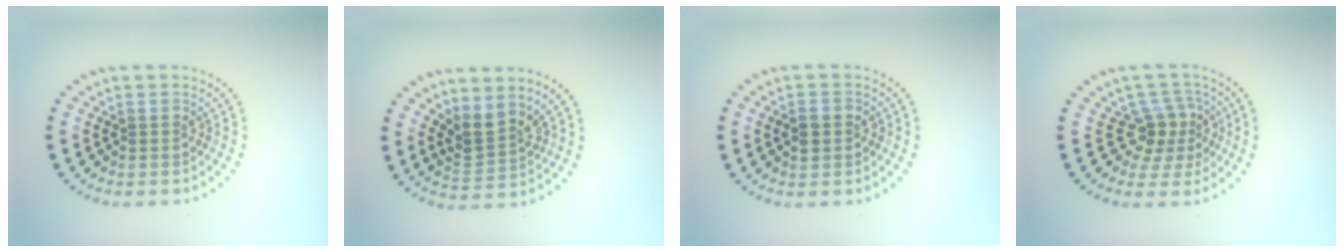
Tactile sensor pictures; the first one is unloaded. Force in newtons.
{"total": 2.7, "press": 2.0, "slide": 1.9}
{"total": 1.8, "press": 1.8, "slide": 0.2}
{"total": 2.9, "press": 2.3, "slide": 1.9}